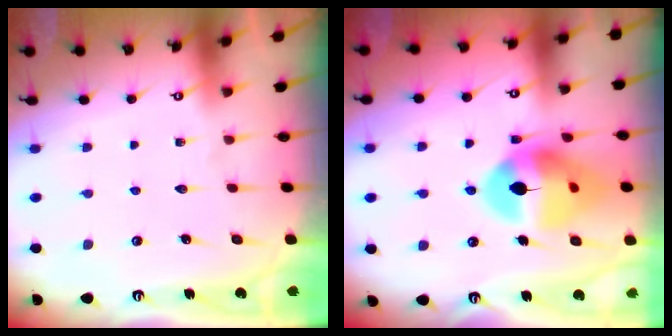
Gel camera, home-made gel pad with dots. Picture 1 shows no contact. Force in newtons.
{"total": 15.4, "press": 15.3, "slide": 1.5}